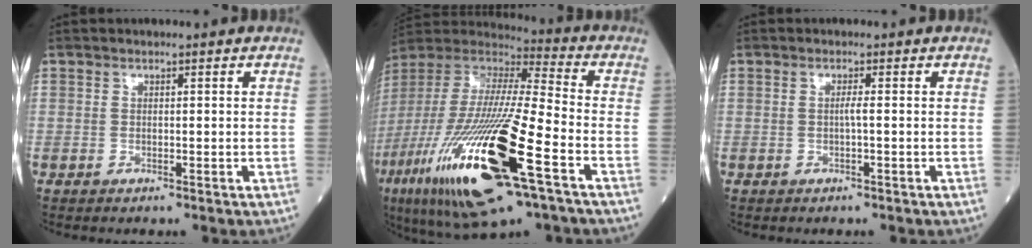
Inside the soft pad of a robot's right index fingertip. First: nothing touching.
{"total": 29.4, "force": [-12.1, 4.5, 26.4], "torque": [-0.569, -0.073, -0.223]}
{"total": 0.8, "force": [-0.2, -0.2, 0.8], "torque": [-0.013, 0.001, -0.004]}